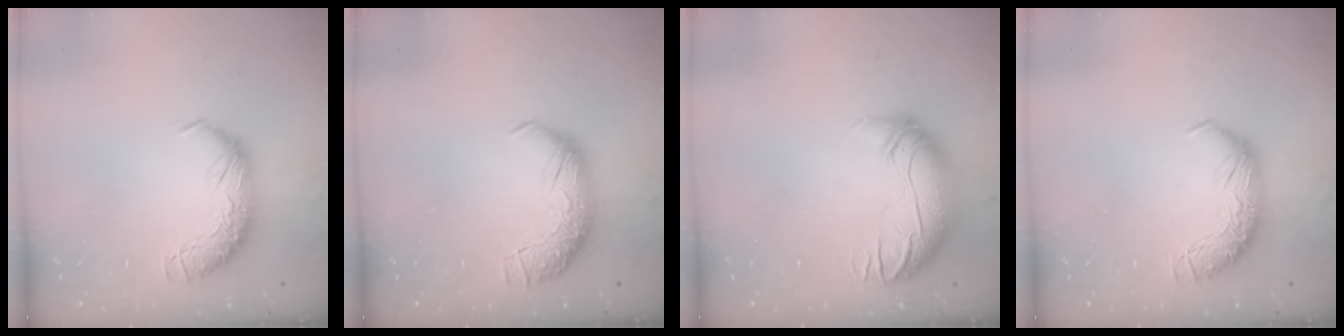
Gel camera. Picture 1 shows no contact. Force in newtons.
{"total": 2.3, "press": 0.9, "slide": 2.1}
{"total": 2.9, "press": 0.3, "slide": 2.9}
{"total": 0.0}